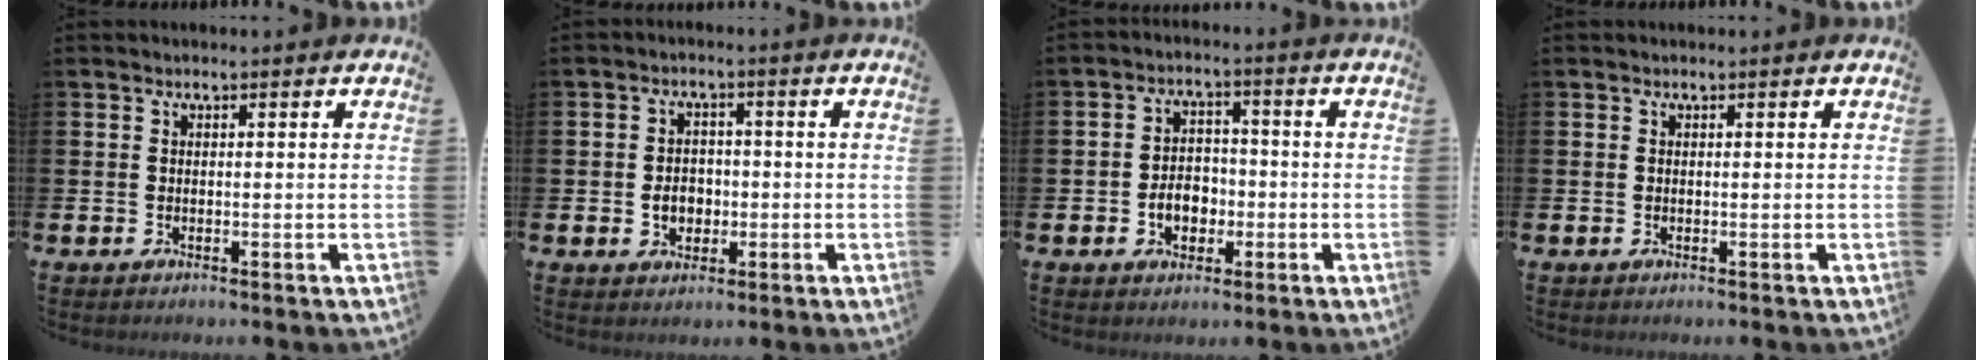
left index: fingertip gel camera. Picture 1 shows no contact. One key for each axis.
{"total": 3.5, "fx": -0.7, "fy": 2.8, "fz": 1.9, "tx": -0.026, "ty": -0.001, "tz": -0.021}
{"total": 4.4, "fx": -1.3, "fy": 3.3, "fz": 2.7, "tx": -0.037, "ty": 0.001, "tz": -0.031}
{"total": 0.0}